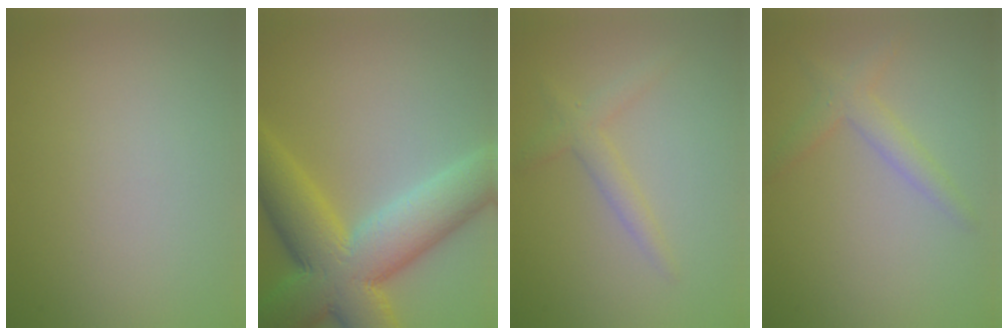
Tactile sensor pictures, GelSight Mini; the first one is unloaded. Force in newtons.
{"total": 11.6, "press": 11.6, "slide": 0.3}
{"total": 2.0, "press": 2.0, "slide": 0.2}
{"total": 2.2, "press": 2.2, "slide": 0.0}